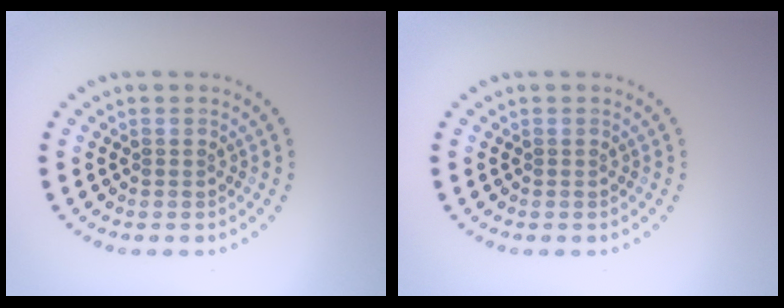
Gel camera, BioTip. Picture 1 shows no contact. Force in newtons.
{"total": 0.0}